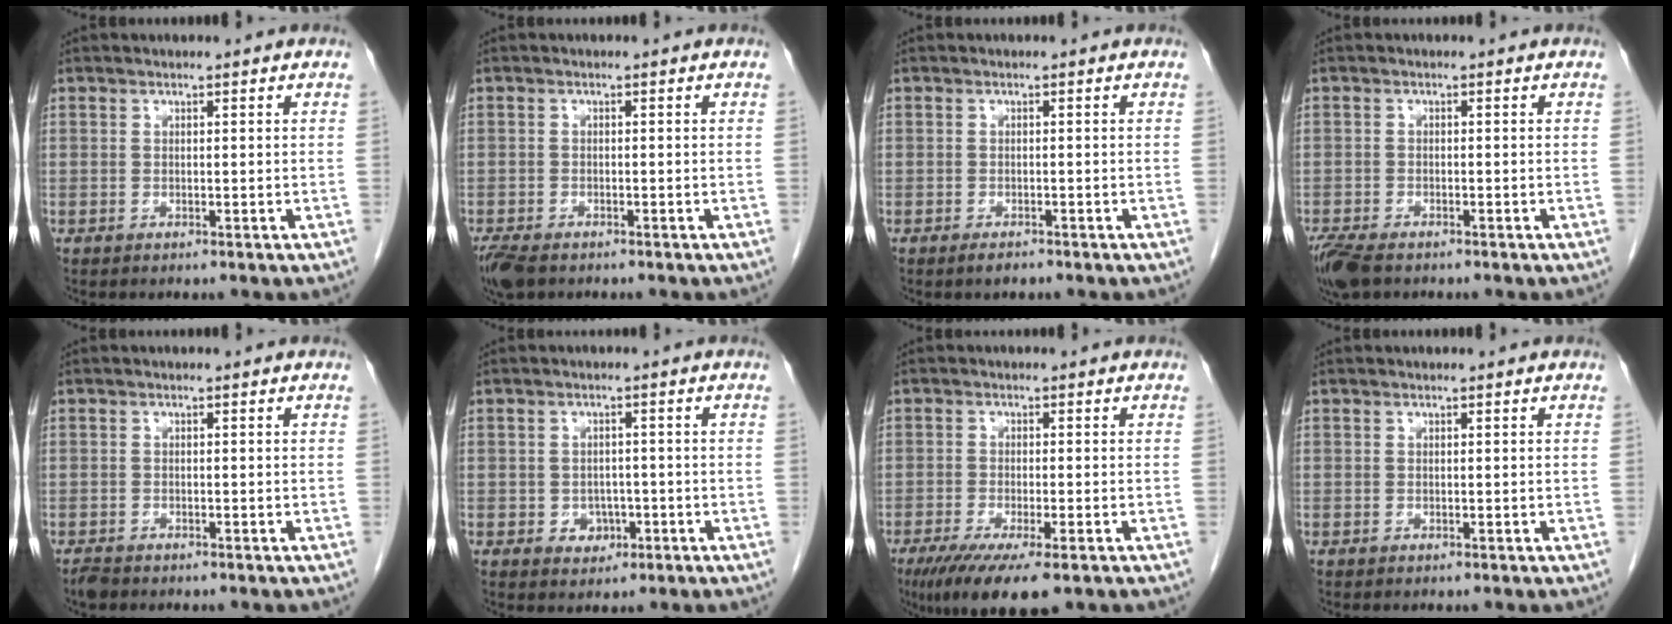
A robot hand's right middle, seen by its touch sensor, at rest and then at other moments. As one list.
[{"total": 4.6, "force": [-3.5, 1.9, 2.4], "torque": [-0.048, -0.010, -0.059]}, {"total": 1.3, "force": [-1.1, 0.4, 0.7], "torque": [-0.013, -0.001, -0.014]}, {"total": 5.6, "force": [-4.1, 2.2, 3.1], "torque": [-0.061, -0.012, -0.073]}, {"total": 1.6, "force": [-1.4, 0.5, 0.6], "torque": [-0.019, -0.003, -0.023]}, {"total": 3.1, "force": [-1.0, 2.5, 1.4], "torque": [-0.015, 0.006, -0.007]}, {"total": 9.1, "force": [-5.8, 1.7, 6.9], "torque": [-0.108, -0.022, -0.092]}, {"total": 0.0}]